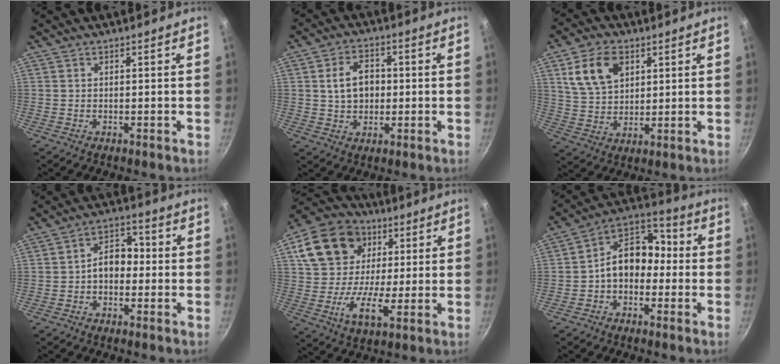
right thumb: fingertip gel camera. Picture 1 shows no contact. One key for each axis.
{"total": 7.7, "fx": 0.5, "fy": 5.8, "fz": 5.1, "tx": -0.067, "ty": 0.012, "tz": 0.008}
{"total": 10.8, "fx": 4.3, "fy": 7.2, "fz": 6.8, "tx": -0.106, "ty": -0.009, "tz": 0.085}
{"total": 6.9, "fx": -0.8, "fy": 4.9, "fz": 4.7, "tx": -0.033, "ty": 0.027, "tz": -0.025}
{"total": 17.6, "fx": 4.5, "fy": 13.6, "fz": 10.3, "tx": -0.161, "ty": 0.017, "tz": 0.068}
{"total": 12.1, "fx": -1.4, "fy": 8.9, "fz": 8.0, "tx": -0.078, "ty": 0.056, "tz": -0.044}